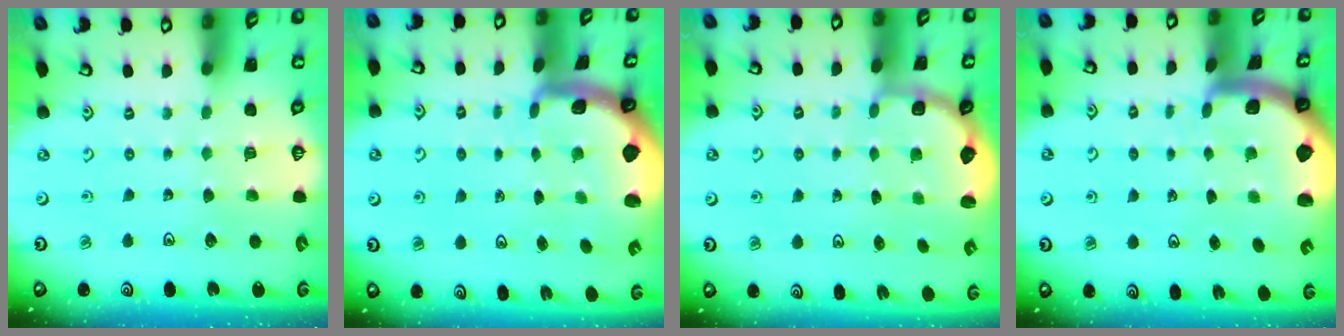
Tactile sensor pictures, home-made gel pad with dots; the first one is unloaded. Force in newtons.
{"total": 1.9, "press": 1.8, "slide": 0.4}
{"total": 2.9, "press": 2.0, "slide": 2.1}
{"total": 2.4, "press": 2.4, "slide": 0.3}